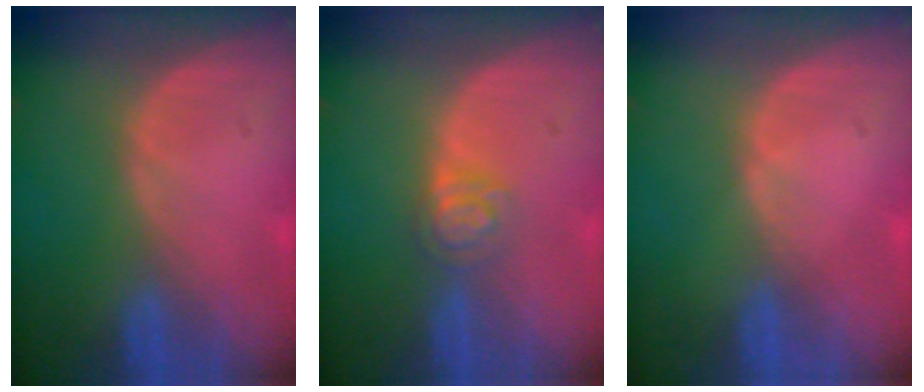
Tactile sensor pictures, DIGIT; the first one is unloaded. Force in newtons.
{"total": 4.0, "press": 3.6, "slide": 1.8}
{"total": 0.6, "press": 0.5, "slide": 0.2}